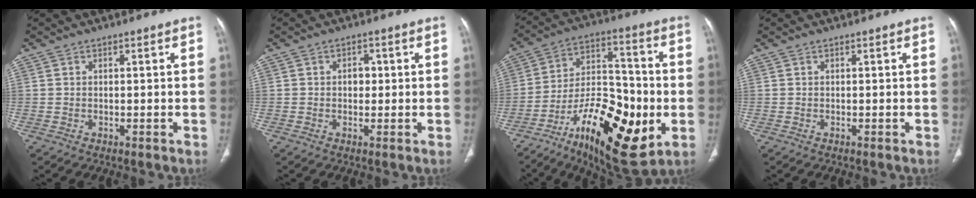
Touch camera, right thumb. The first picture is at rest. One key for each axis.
{"total": 2.4, "fx": 0.2, "fy": 1.9, "fz": 1.6, "tx": -0.009, "ty": 0.004, "tz": -0.001}
{"total": 25.2, "fx": -8.4, "fy": 10.9, "fz": 21.1, "tx": -0.330, "ty": 0.032, "tz": -0.126}
{"total": 0.0}